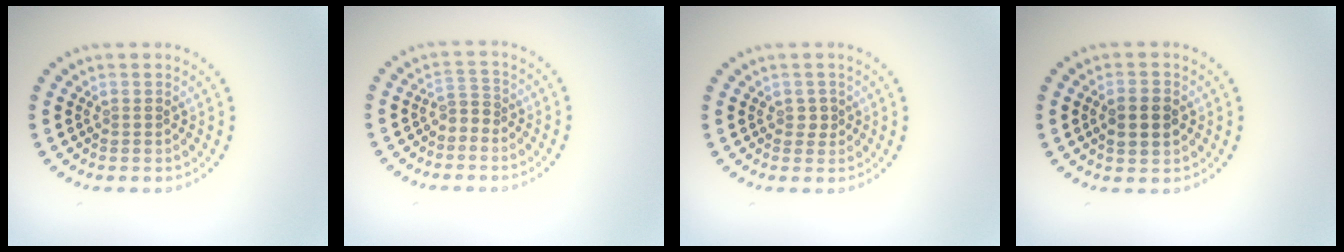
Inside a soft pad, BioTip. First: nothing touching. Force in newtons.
{"total": 1.5, "press": 1.0, "slide": 1.1}
{"total": 0.9, "press": 0.8, "slide": 0.4}
{"total": 2.7, "press": 2.7, "slide": 0.2}